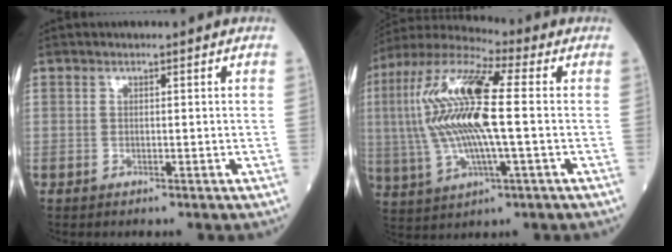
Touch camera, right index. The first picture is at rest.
{"total": 18.0, "force": [0.8, 3.2, 17.6], "torque": [-0.380, 0.015, 0.010]}